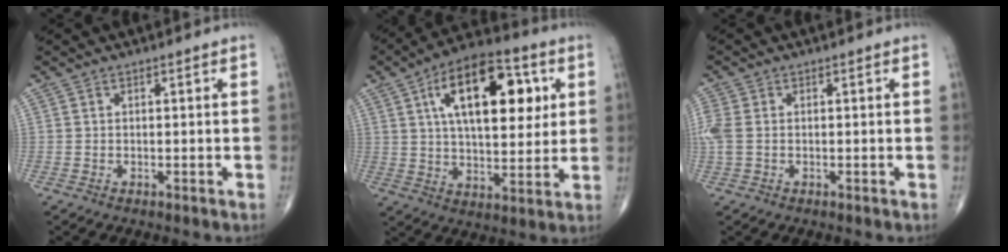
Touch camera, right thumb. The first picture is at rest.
{"total": 20.6, "force": [6.4, 10.1, 16.8], "torque": [-0.234, -0.005, 0.096]}
{"total": 3.9, "force": [-0.1, 2.5, 3.0], "torque": [-0.101, 0.005, -0.003]}